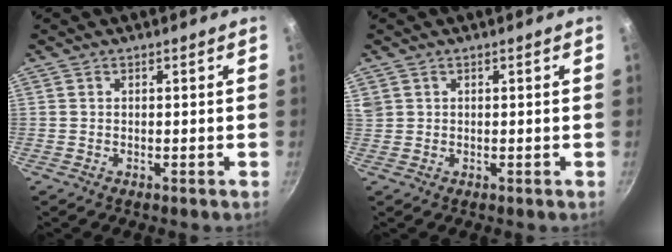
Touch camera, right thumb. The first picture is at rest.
{"total": 1.6, "force": [0.9, 1.2, 0.6], "torque": [-0.011, 0.005, 0.023]}